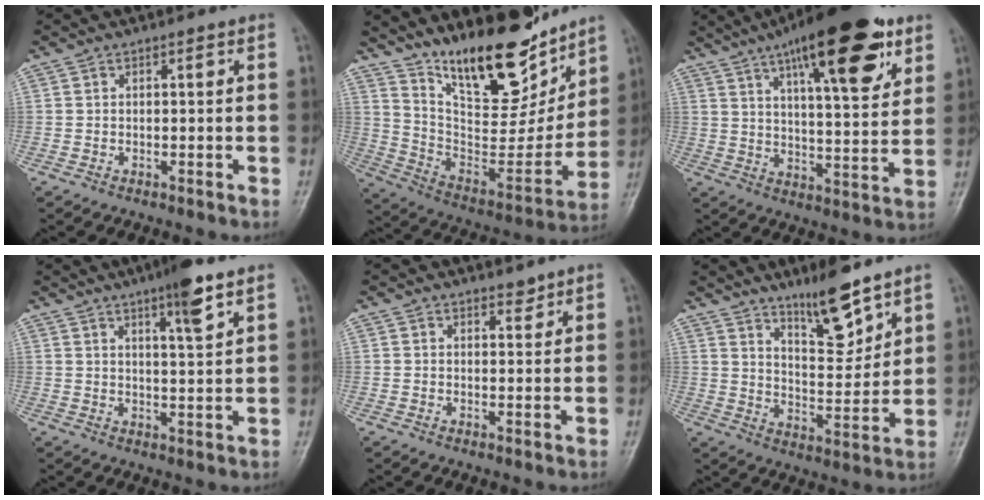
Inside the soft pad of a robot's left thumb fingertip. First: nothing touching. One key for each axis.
{"total": 21.9, "fx": 16.2, "fy": 7.7, "fz": 12.5, "tx": -0.152, "ty": -0.100, "tz": 0.281}
{"total": 21.9, "fx": 12.1, "fy": 6.7, "fz": 17.1, "tx": -0.236, "ty": -0.030, "tz": 0.185}
{"total": 7.2, "fx": 4.4, "fy": 0.9, "fz": 5.7, "tx": -0.087, "ty": -0.022, "tz": 0.069}
{"total": 1.8, "fx": 1.6, "fy": 0.7, "fz": 0.5, "tx": 0.004, "ty": -0.012, "tz": 0.022}
{"total": 10.9, "fx": 8.2, "fy": 2.8, "fz": 6.6, "tx": -0.091, "ty": -0.070, "tz": 0.147}